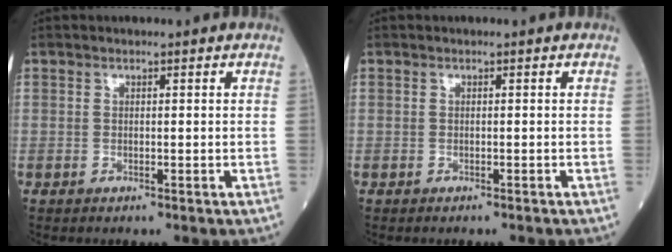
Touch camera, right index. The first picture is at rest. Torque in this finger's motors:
{"motor_torque": [-0.28, 0.08, -0.07, -0.02]}